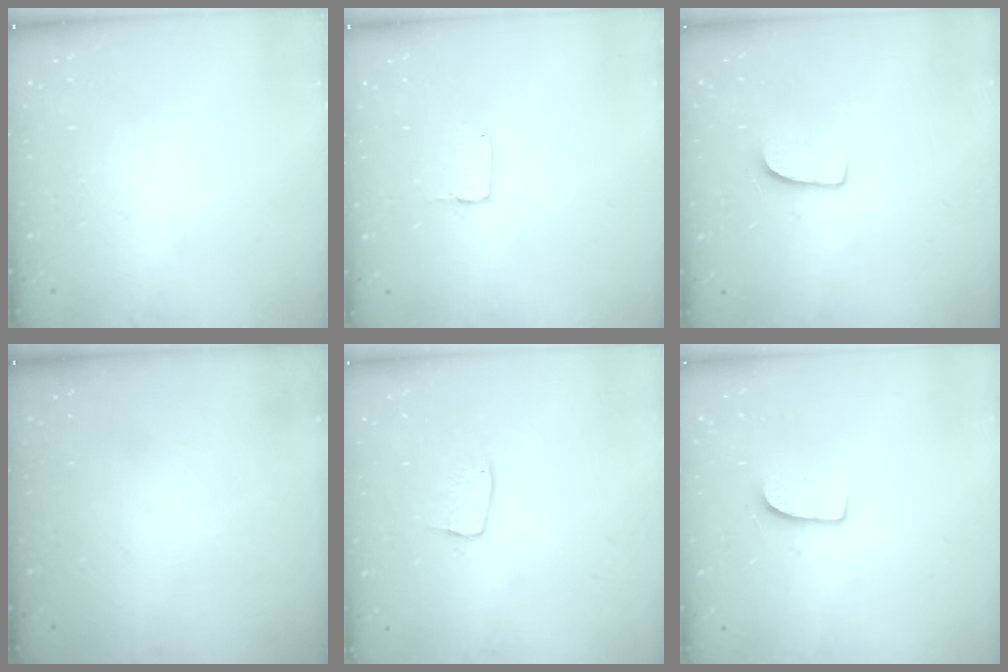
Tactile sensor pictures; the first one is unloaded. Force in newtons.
{"total": 2.0, "press": 2.0, "slide": 0.0}
{"total": 7.7, "press": 7.6, "slide": 0.7}
{"total": 0.0}
{"total": 5.9, "press": 5.9, "slide": 0.3}
{"total": 7.7, "press": 7.6, "slide": 0.7}